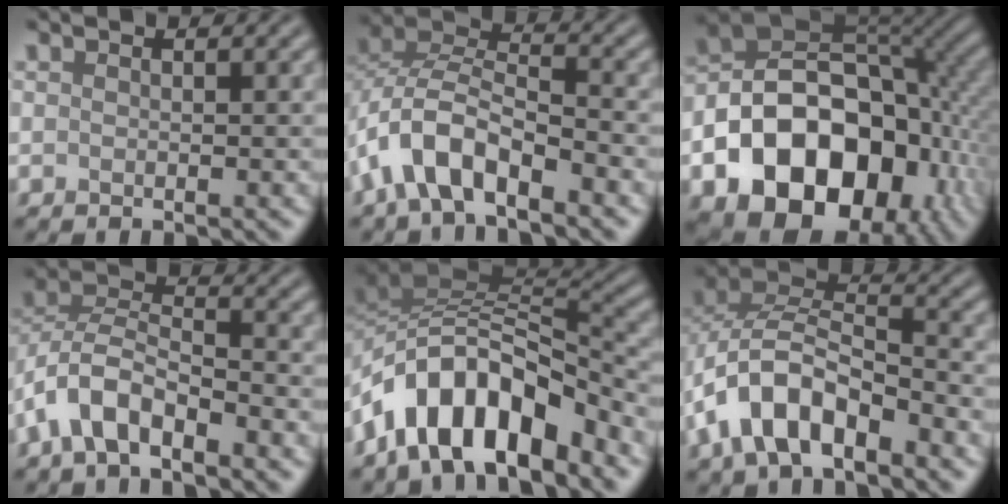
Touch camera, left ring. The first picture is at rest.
{"total": 6.7, "force": [-3.8, 3.0, 4.7], "torque": [-0.084, 0.008, -0.081]}
{"total": 17.7, "force": [-7.1, 12.2, 10.8], "torque": [-0.169, -0.004, -0.123]}
{"total": 5.8, "force": [-3.4, 2.6, 3.8], "torque": [-0.070, 0.007, -0.075]}
{"total": 10.2, "force": [-5.9, 4.7, 6.9], "torque": [-0.092, 0.016, -0.113]}
{"total": 8.2, "force": [-4.0, 4.2, 5.8], "torque": [-0.111, 0.008, -0.082]}